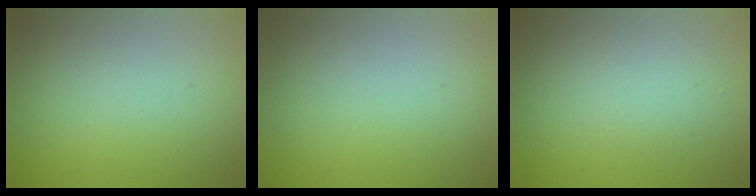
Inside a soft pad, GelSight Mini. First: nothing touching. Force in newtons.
{"total": 0.0}
{"total": 2.0, "press": 2.0, "slide": 0.1}